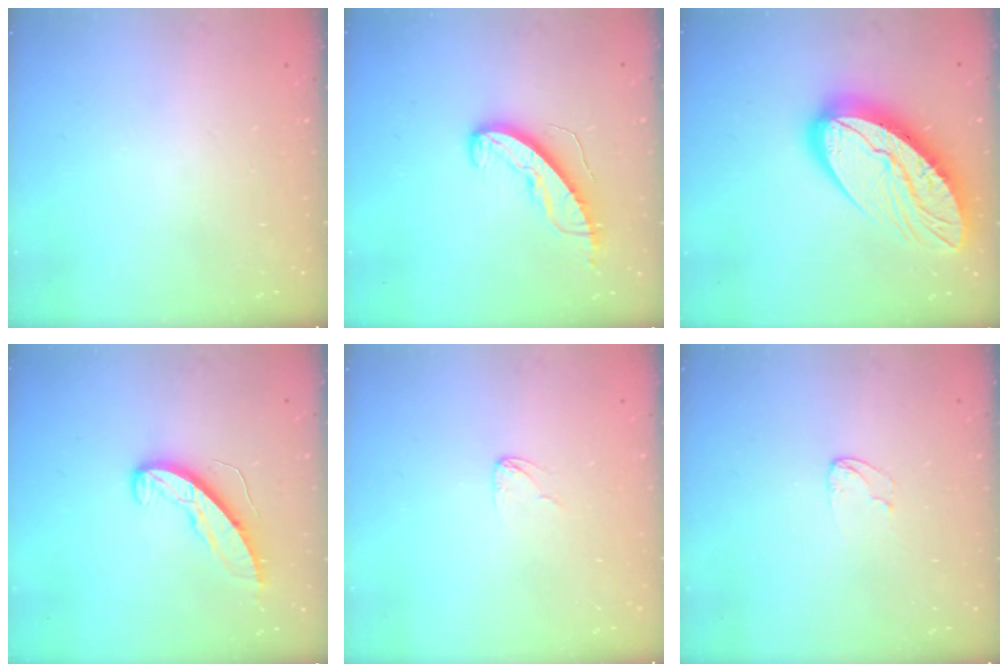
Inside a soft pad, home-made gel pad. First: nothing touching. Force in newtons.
{"total": 9.0, "press": 9.0, "slide": 0.4}
{"total": 20.8, "press": 20.7, "slide": 2.0}
{"total": 8.9, "press": 8.9, "slide": 0.5}
{"total": 2.7, "press": 2.7, "slide": 0.2}
{"total": 4.0, "press": 4.0, "slide": 0.3}